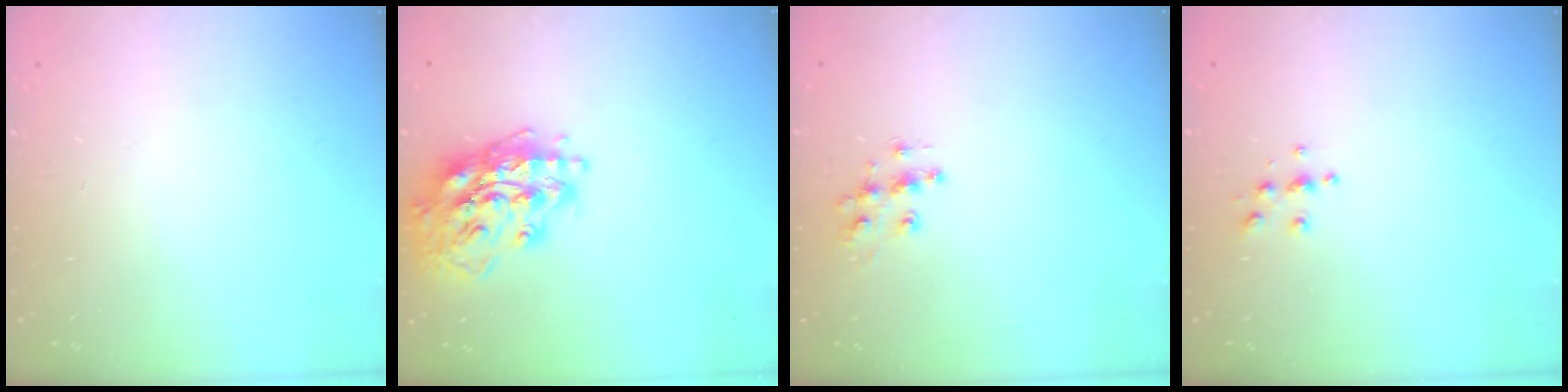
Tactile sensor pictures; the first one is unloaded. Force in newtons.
{"total": 17.5, "press": 17.5, "slide": 0.9}
{"total": 9.0, "press": 9.0, "slide": 0.5}
{"total": 4.9, "press": 4.9, "slide": 0.5}